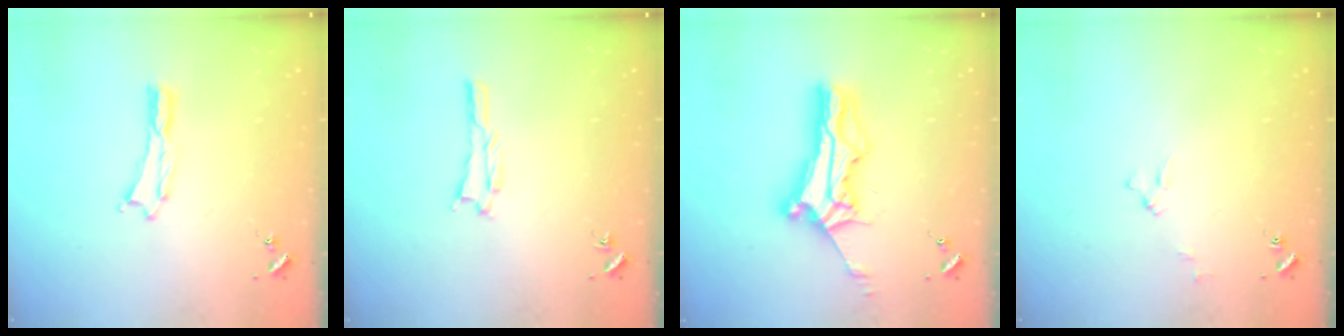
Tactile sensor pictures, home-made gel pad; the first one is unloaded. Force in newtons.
{"total": 1.1, "press": 1.1, "slide": 0.1}
{"total": 10.8, "press": 10.7, "slide": 0.8}
{"total": 3.0, "press": 3.0, "slide": 0.2}